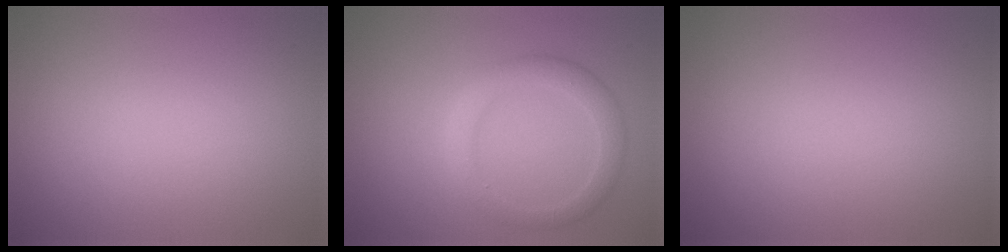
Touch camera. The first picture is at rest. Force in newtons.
{"total": 2.8, "press": 2.8, "slide": 0.2}
{"total": 0.0}